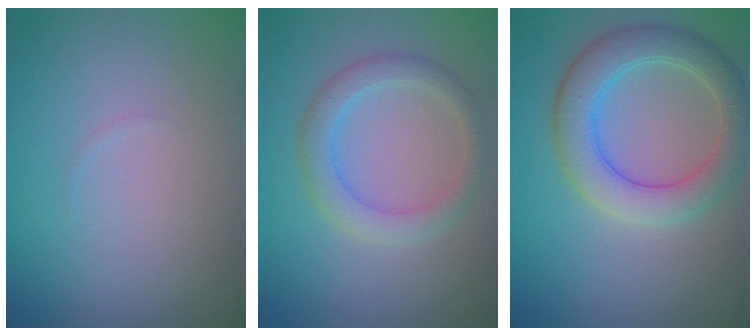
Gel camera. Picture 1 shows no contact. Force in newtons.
{"total": 2.9, "press": 2.9, "slide": 0.2}
{"total": 5.3, "press": 5.3, "slide": 0.5}